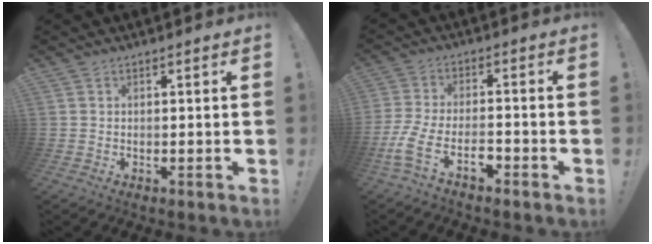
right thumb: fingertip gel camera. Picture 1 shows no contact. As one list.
[{"total": 9.4, "force": [-5.7, 3.9, 6.4], "torque": [-0.148, 0.010, -0.110]}]